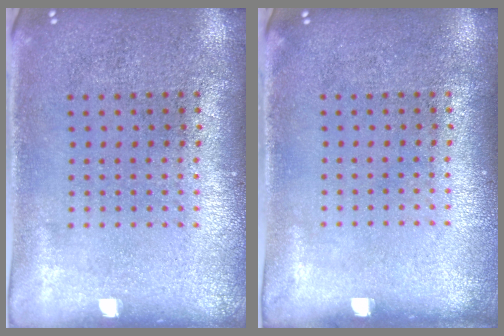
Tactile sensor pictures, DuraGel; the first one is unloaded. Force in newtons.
{"total": 0.0}